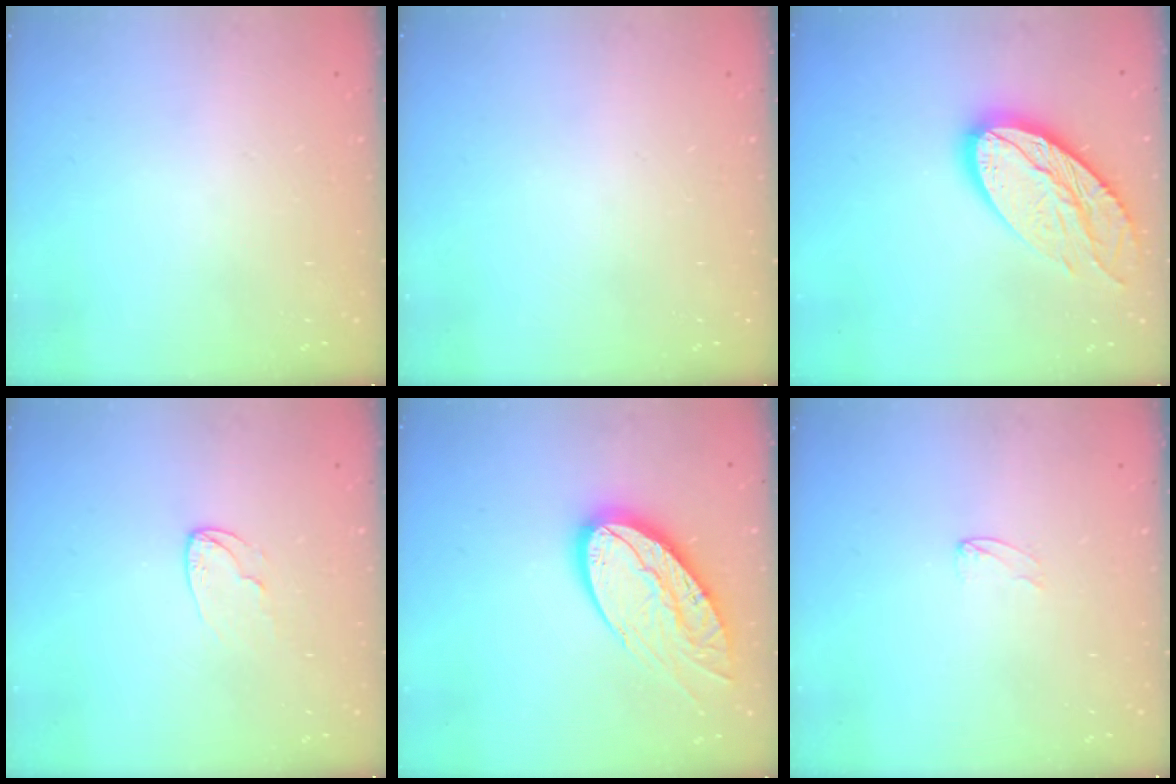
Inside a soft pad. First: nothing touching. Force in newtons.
{"total": 0.0}
{"total": 16.7, "press": 16.6, "slide": 1.4}
{"total": 6.0, "press": 6.0, "slide": 0.4}
{"total": 17.6, "press": 17.5, "slide": 1.3}
{"total": 2.7, "press": 2.7, "slide": 0.2}